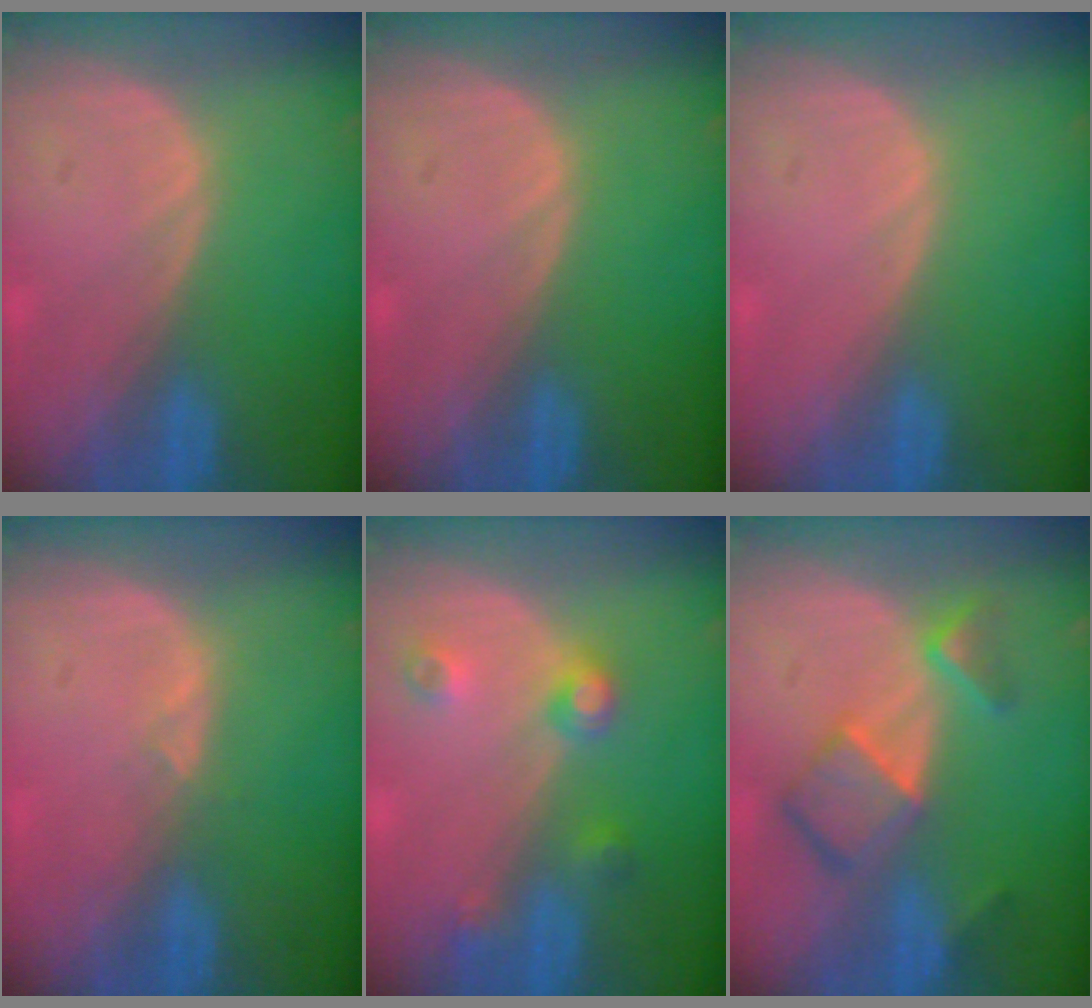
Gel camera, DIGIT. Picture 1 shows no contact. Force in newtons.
{"total": 0.0}
{"total": 0.0}
{"total": 0.9, "press": 0.9, "slide": 0.3}
{"total": 4.5, "press": 4.0, "slide": 2.1}
{"total": 7.4, "press": 6.4, "slide": 3.7}